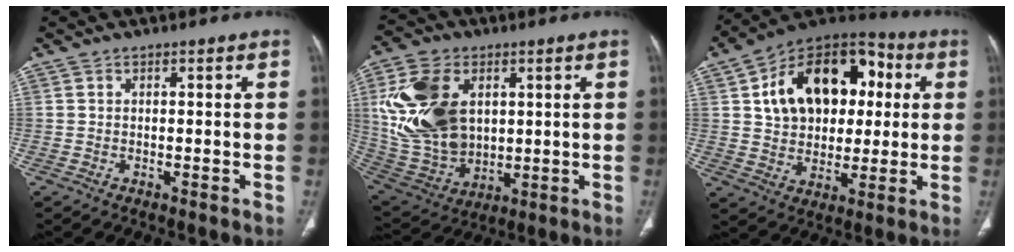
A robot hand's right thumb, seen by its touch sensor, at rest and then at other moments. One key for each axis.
{"total": 19.9, "fx": 4.4, "fy": 13.7, "fz": 13.7, "tx": -0.262, "ty": -0.011, "tz": 0.102}
{"total": 21.6, "fx": 4.7, "fy": 14.8, "fz": 15.0, "tx": -0.203, "ty": 0.022, "tz": 0.074}